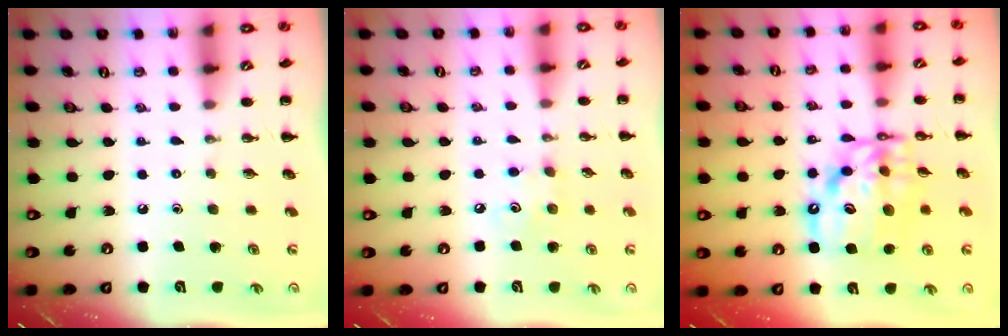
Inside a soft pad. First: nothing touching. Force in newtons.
{"total": 3.6, "press": 3.5, "slide": 0.9}
{"total": 14.0, "press": 13.5, "slide": 3.9}